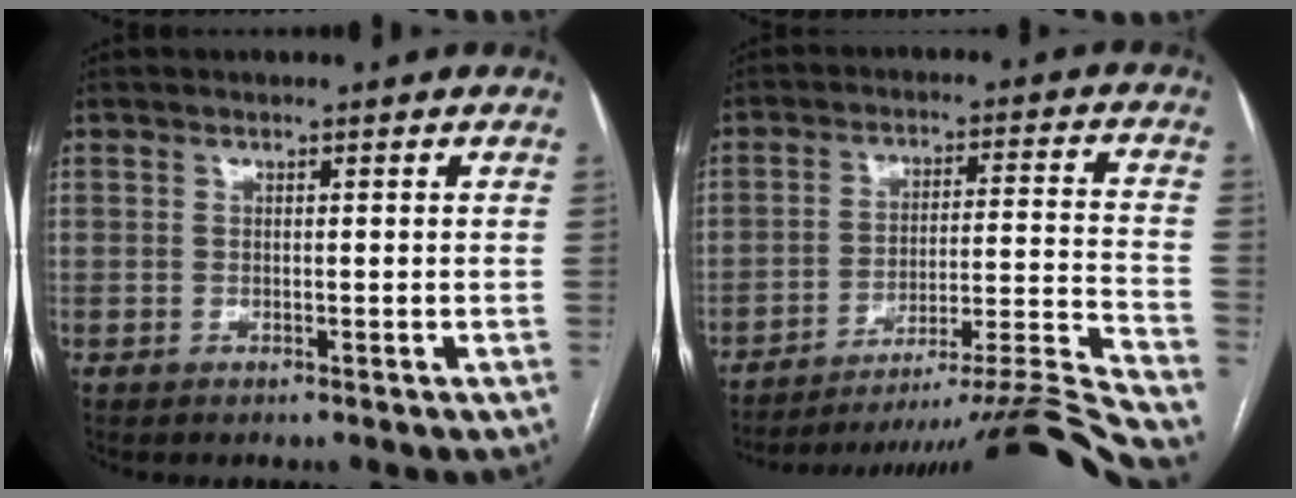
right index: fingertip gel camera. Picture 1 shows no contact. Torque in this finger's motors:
{"motor_torque": [-0.58, -1.56, 0.47, 0.17]}